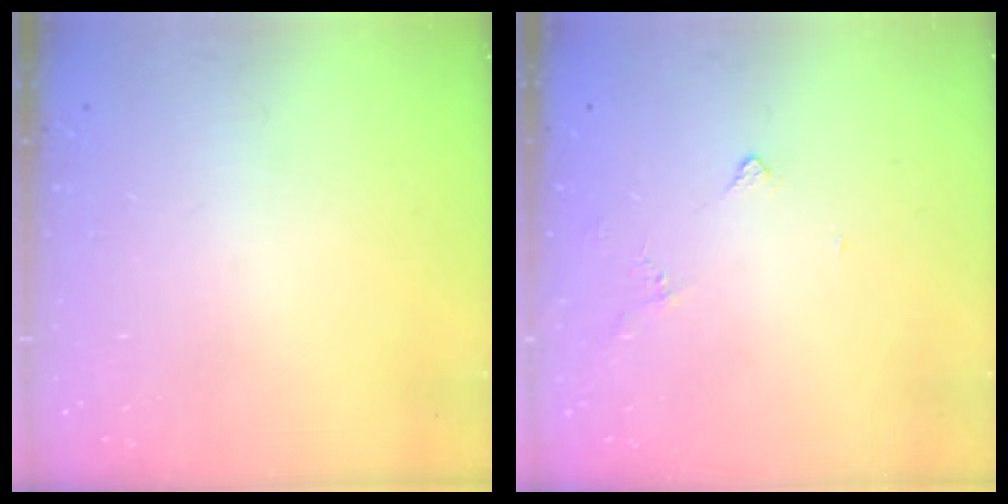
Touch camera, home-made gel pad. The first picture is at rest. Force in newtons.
{"total": 1.8, "press": 1.7, "slide": 0.4}